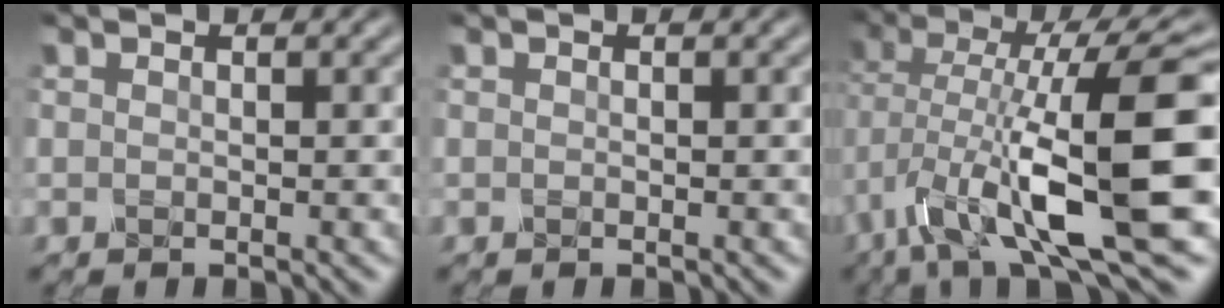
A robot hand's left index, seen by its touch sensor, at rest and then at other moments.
{"total": 0.0}
{"total": 13.1, "force": [-3.4, 3.0, 12.3], "torque": [-0.205, 0.007, -0.065]}